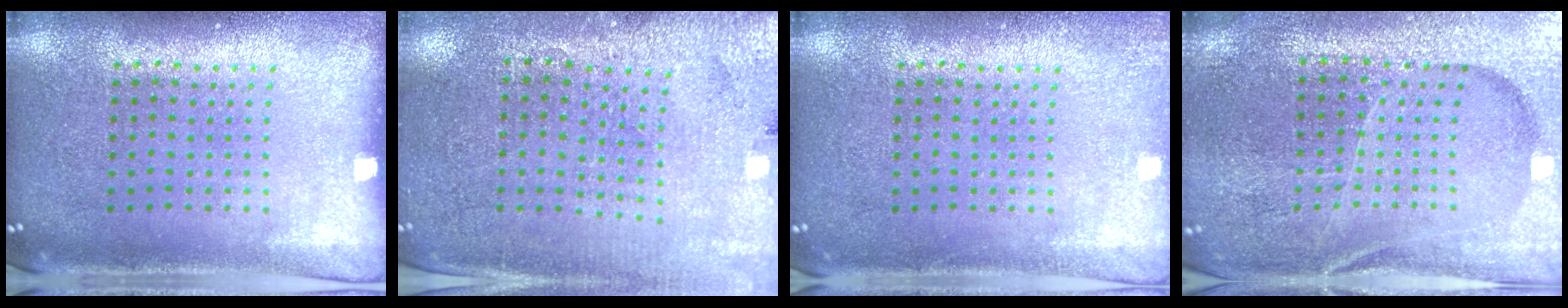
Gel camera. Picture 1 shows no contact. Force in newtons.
{"total": 2.8, "press": 2.8, "slide": 0.5}
{"total": 1.4, "press": 1.4, "slide": 0.2}
{"total": 3.4, "press": 3.4, "slide": 0.5}